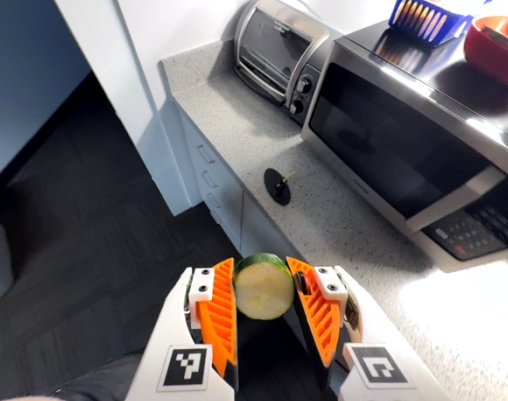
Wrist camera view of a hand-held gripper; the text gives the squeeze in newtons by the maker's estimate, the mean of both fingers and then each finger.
{"total": 11.0, "left": 10.9, "right": 11.1}